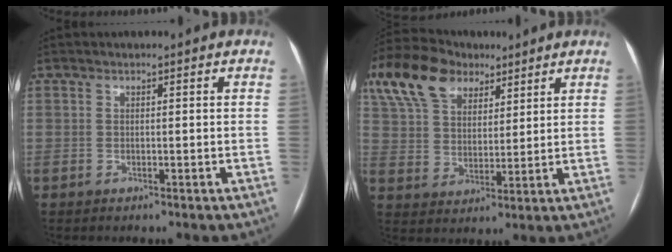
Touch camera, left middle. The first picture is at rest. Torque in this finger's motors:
{"motor_torque": [1.26, -0.88, 0.19, 0.05]}